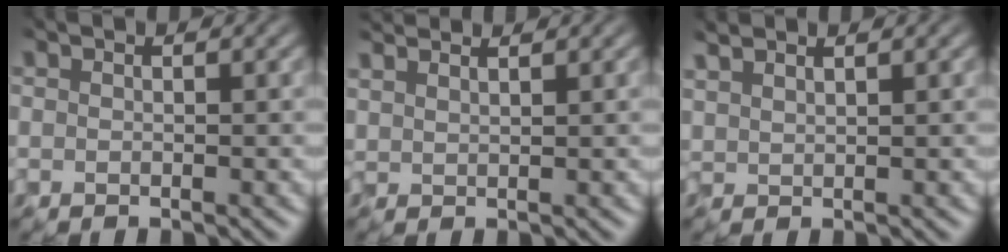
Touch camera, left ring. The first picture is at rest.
{"total": 3.2, "force": [3.0, 0.6, 1.0], "torque": [-0.015, 0.009, 0.044]}
{"total": 1.6, "force": [1.5, 0.2, 0.5], "torque": [-0.011, 0.006, 0.030]}